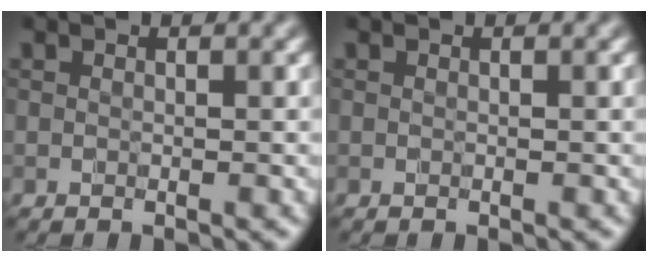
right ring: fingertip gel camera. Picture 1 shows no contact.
{"total": 0.0}